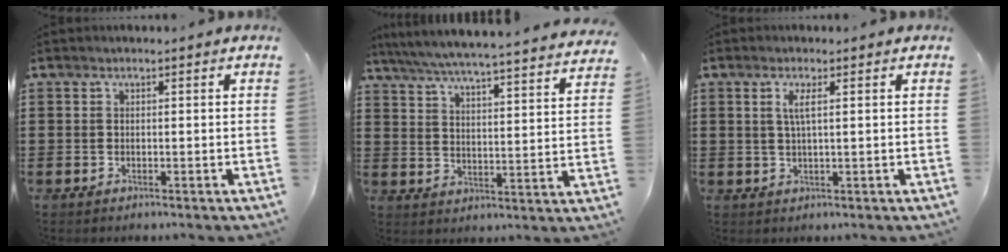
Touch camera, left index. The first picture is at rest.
{"total": 5.3, "force": [4.9, -0.6, 1.8], "torque": [-0.059, -0.041, 0.078]}
{"total": 2.5, "force": [0.7, 0.2, 2.3], "torque": [-0.050, 0.000, 0.012]}